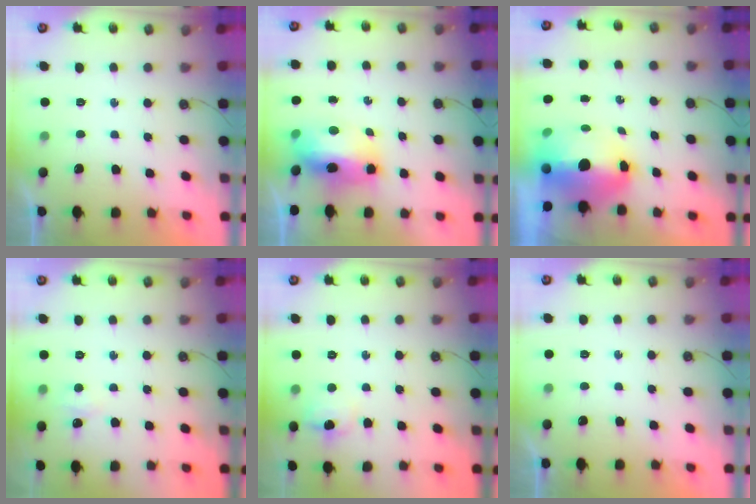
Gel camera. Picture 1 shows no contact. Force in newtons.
{"total": 11.8, "press": 11.7, "slide": 1.0}
{"total": 15.1, "press": 12.0, "slide": 9.3}
{"total": 5.1, "press": 5.0, "slide": 0.7}
{"total": 7.6, "press": 7.5, "slide": 0.8}
{"total": 0.0}